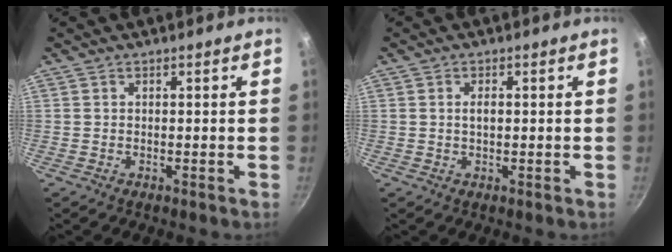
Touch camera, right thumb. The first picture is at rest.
{"total": 1.6, "force": [0.1, 0.8, 1.4], "torque": [-0.019, 0.004, 0.004]}